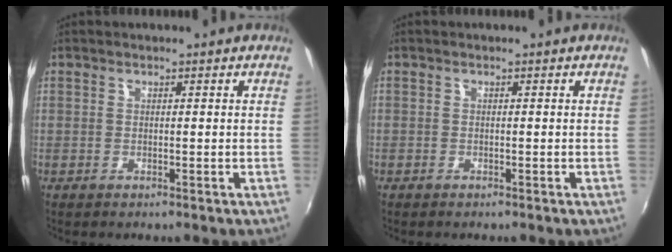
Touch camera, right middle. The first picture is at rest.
{"total": 0.8, "force": [-0.6, 0.6, -0.1], "torque": [-0.002, 0.001, -0.010]}